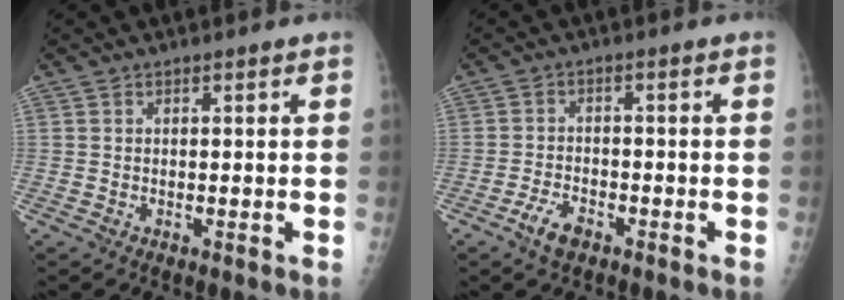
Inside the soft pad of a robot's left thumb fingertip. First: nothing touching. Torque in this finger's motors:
{"motor_torque": [-0.17, 0.18, 0.14, 0.12, 0.00]}